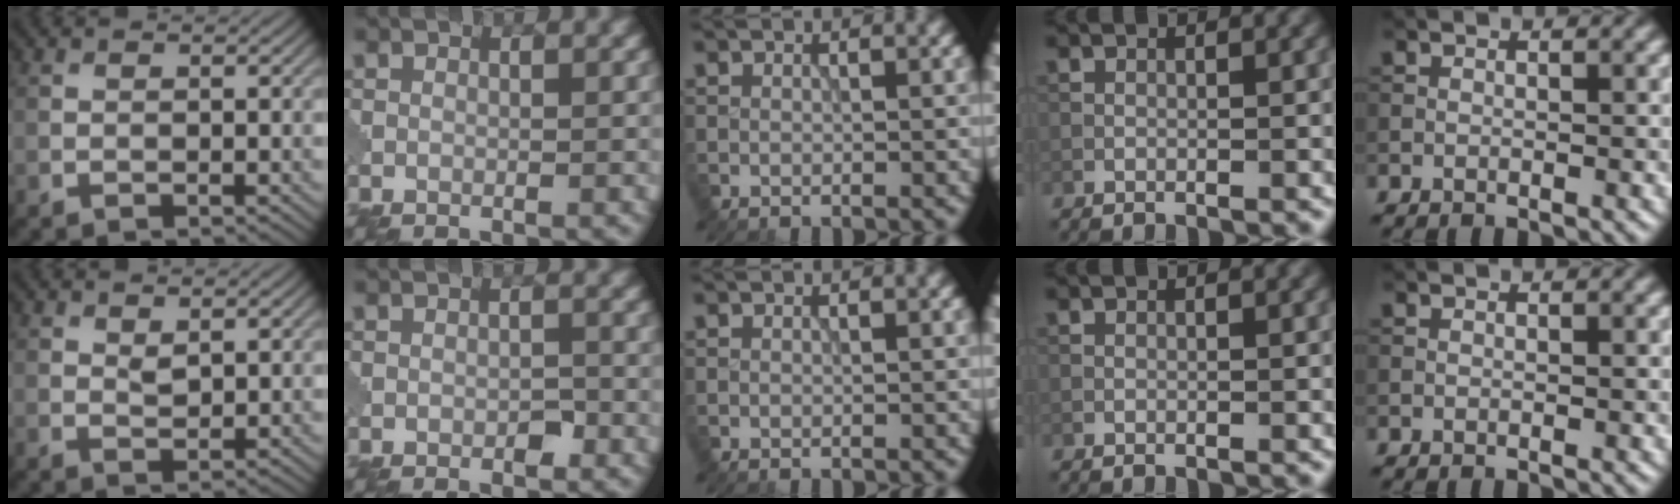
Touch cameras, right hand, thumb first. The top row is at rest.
{"thumb": {"total": 1.3, "force": [0.8, 0.6, 0.9], "torque": [-0.020, -0.005, 0.018]}, "index": {"total": 1.1, "force": [-0.5, 0.5, 0.8], "torque": [-0.011, 0.002, -0.007]}}